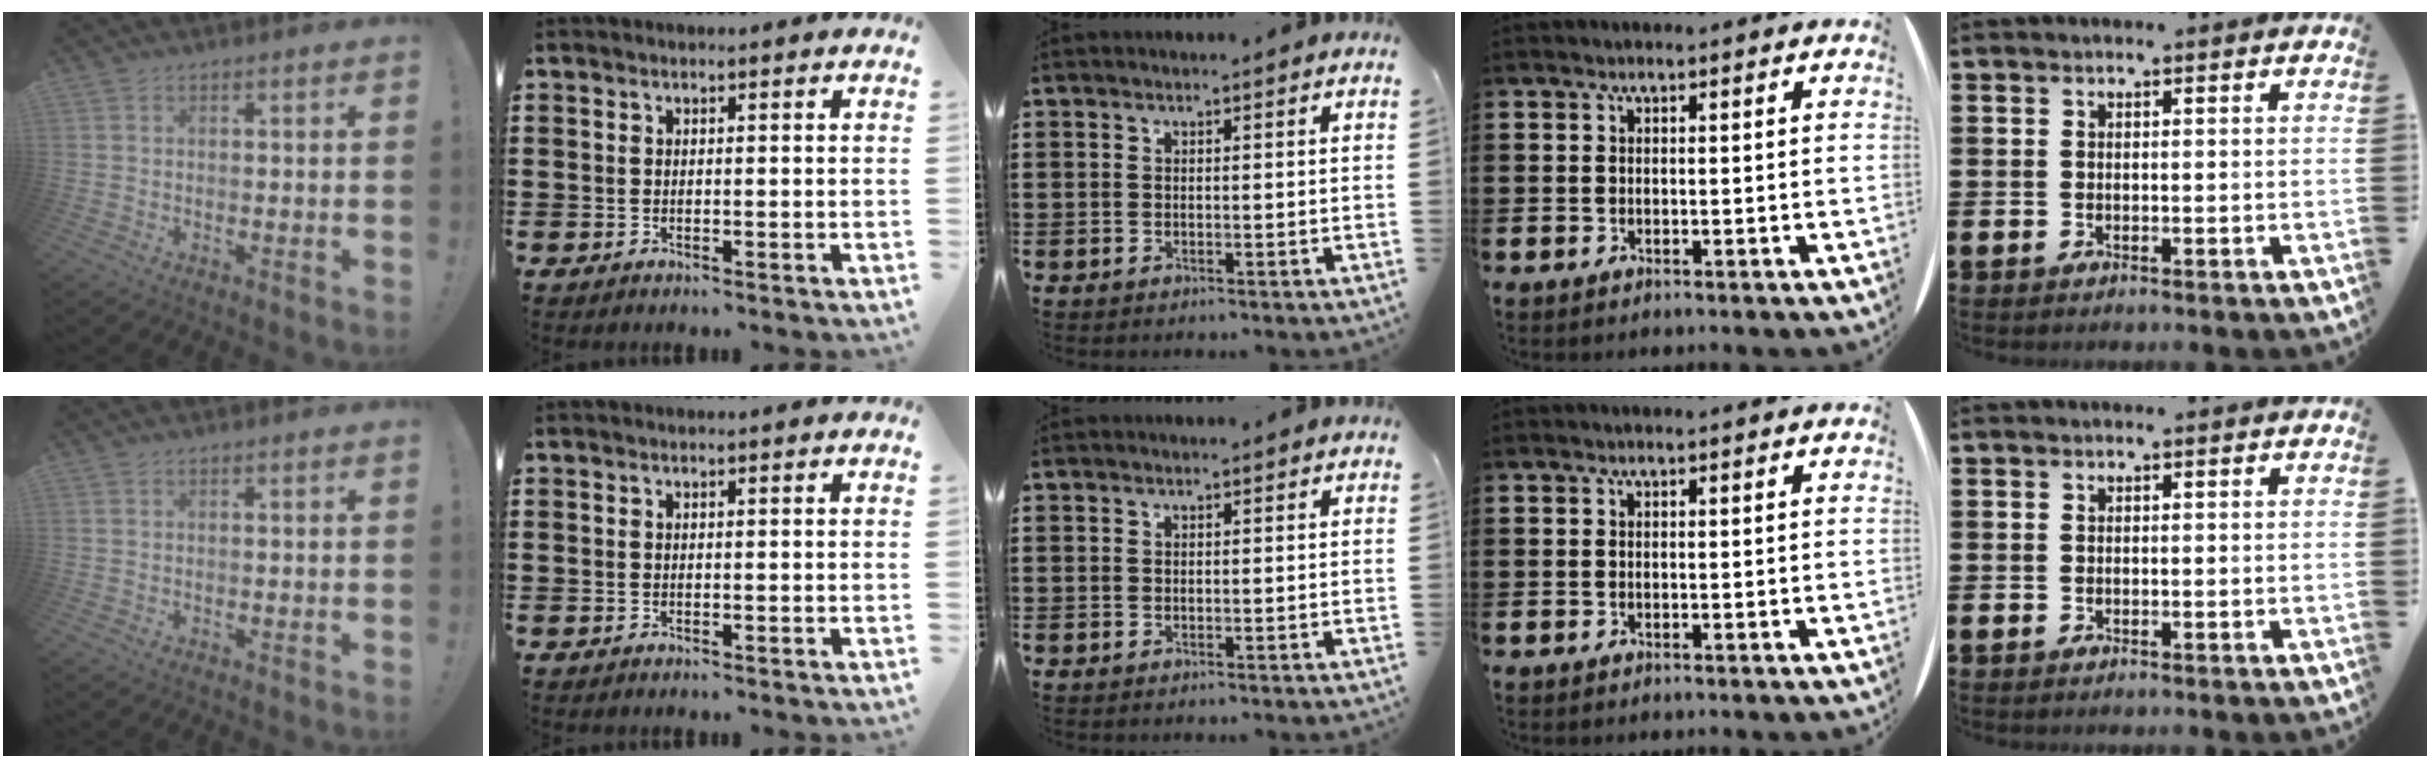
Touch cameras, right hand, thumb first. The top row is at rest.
{}